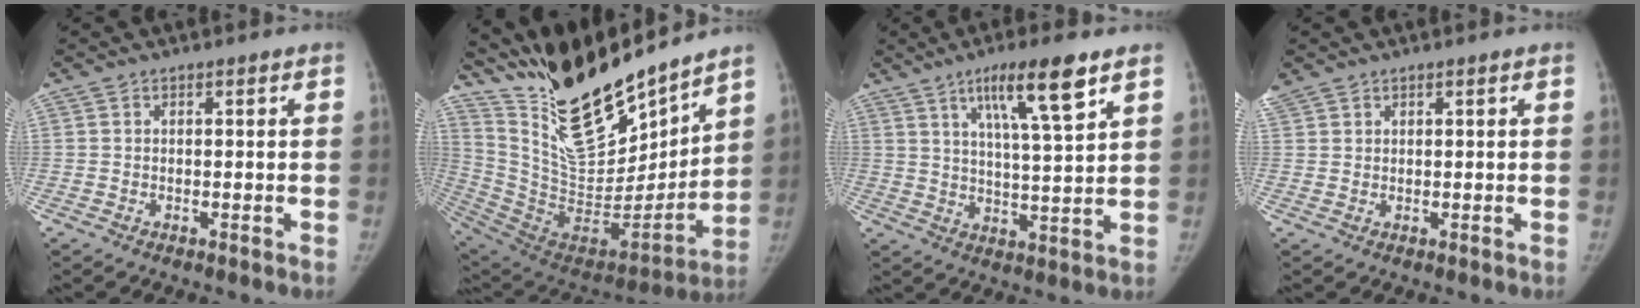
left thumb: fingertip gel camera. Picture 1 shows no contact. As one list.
[{"total": 25.9, "force": [21.2, 7.4, 12.9], "torque": [-0.179, -0.116, 0.375]}, {"total": 11.9, "force": [6.7, 1.6, 9.8], "torque": [-0.159, -0.030, 0.112]}, {"total": 2.7, "force": [1.8, 1.8, 0.6], "torque": [-0.011, 0.013, 0.042]}]